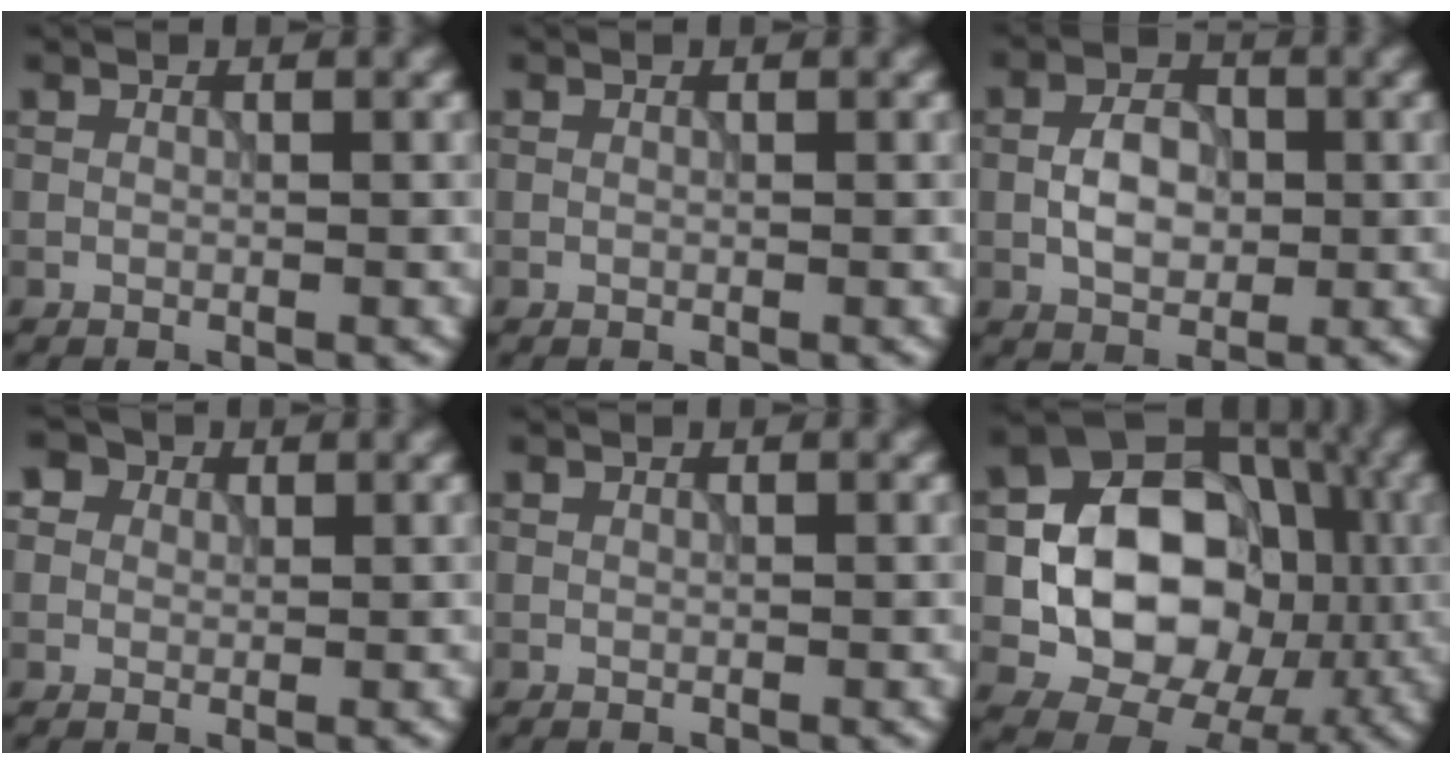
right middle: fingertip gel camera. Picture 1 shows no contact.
{"total": 0.0}
{"total": 3.5, "force": [-0.7, 2.4, 2.5], "torque": [-0.045, 0.004, -0.015]}
{"total": 4.1, "force": [2.4, 2.9, 1.7], "torque": [-0.050, 0.010, 0.034]}
{"total": 0.0}
{"total": 12.9, "force": [-1.1, 10.3, 7.6], "torque": [-0.096, -0.001, -0.035]}